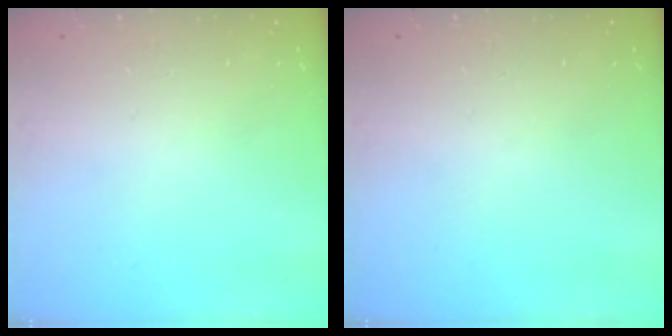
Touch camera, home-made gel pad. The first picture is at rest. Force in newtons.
{"total": 0.0}